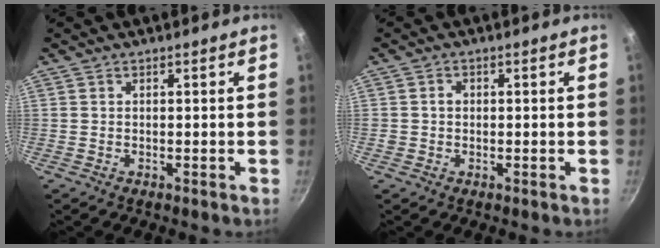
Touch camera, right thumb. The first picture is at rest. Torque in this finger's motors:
{"motor_torque": [0.41, 0.61, 0.44, -0.02, -0.01]}